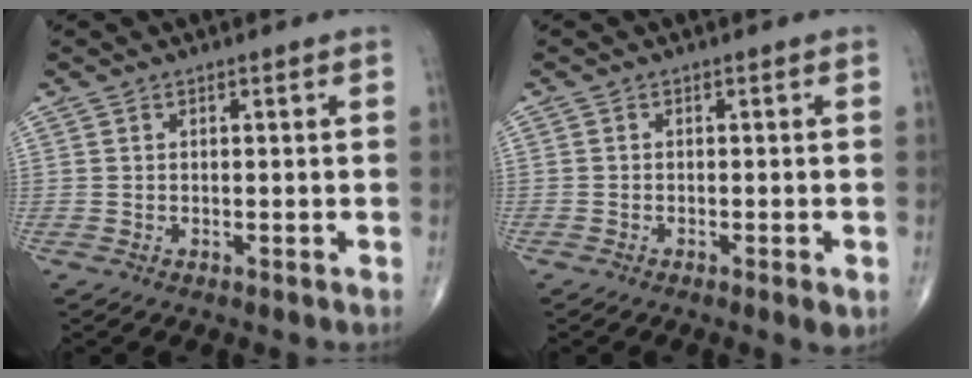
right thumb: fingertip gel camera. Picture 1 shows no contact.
{"total": 2.0, "force": [-1.0, 0.5, 1.7], "torque": [-0.021, -0.002, -0.019]}